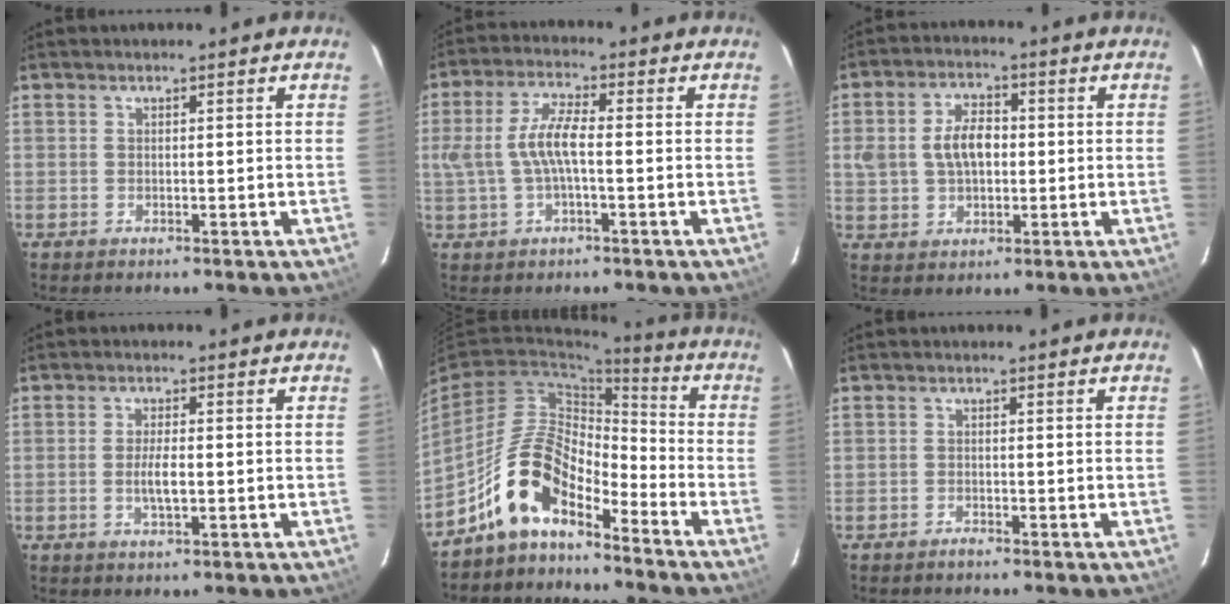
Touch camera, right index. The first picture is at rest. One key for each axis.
{"total": 7.4, "fx": -0.6, "fy": 2.3, "fz": 7.0, "tx": -0.145, "ty": 0.008, "tz": -0.007}
{"total": 7.8, "fx": 0.4, "fy": 5.2, "fz": 5.9, "tx": -0.116, "ty": 0.016, "tz": 0.013}
{"total": 3.6, "fx": -0.6, "fy": 0.9, "fz": 3.4, "tx": -0.066, "ty": -0.003, "tz": -0.010}
{"total": 11.6, "fx": -8.3, "fy": 4.5, "fz": 6.8, "tx": -0.133, "ty": 0.023, "tz": -0.165}
{"total": 0.9, "fx": -0.9, "fy": 0.2, "fz": 0.2, "tx": -0.005, "ty": 0.001, "tz": -0.018}